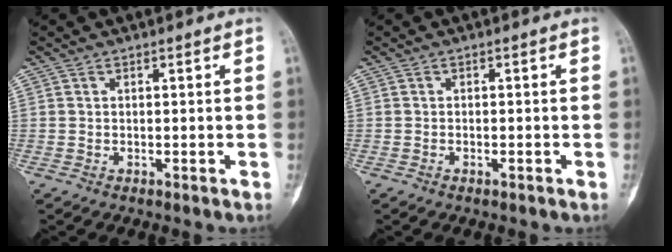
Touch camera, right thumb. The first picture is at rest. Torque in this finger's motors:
{"motor_torque": [-0.27, -0.01, 0.01, 0.17, -0.11]}